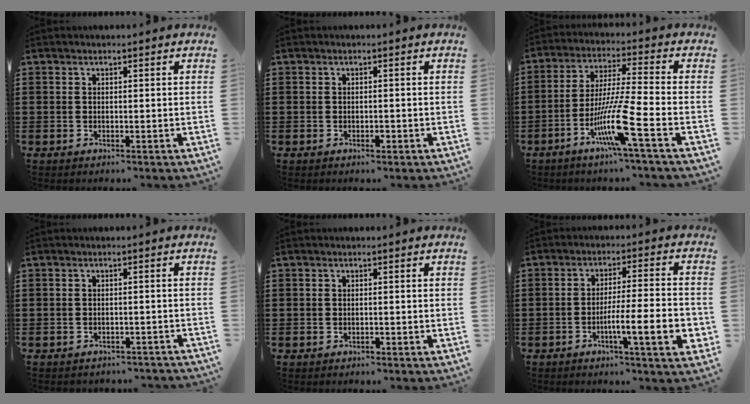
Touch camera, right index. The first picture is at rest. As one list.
[{"total": 0.9, "force": [-0.5, 0.4, 0.7], "torque": [-0.015, -0.003, -0.008]}, {"total": 11.1, "force": [-5.2, 0.2, 9.7], "torque": [-0.200, -0.010, -0.103]}, {"total": 1.6, "force": [-1.6, 0.4, 0.1], "torque": [-0.009, 0.000, -0.033]}, {"total": 0.5, "force": [-0.4, 0.2, 0.2], "torque": [-0.007, -0.002, -0.008]}, {"total": 9.6, "force": [-3.3, 1.3, 8.9], "torque": [-0.159, -0.009, -0.060]}]